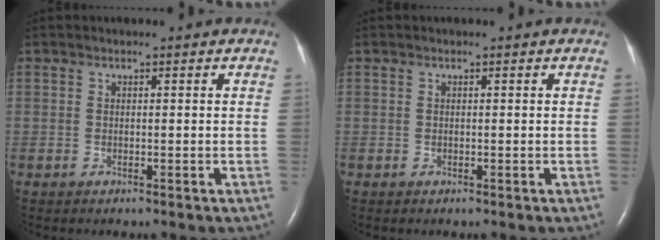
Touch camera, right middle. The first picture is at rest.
{"total": 0.0}